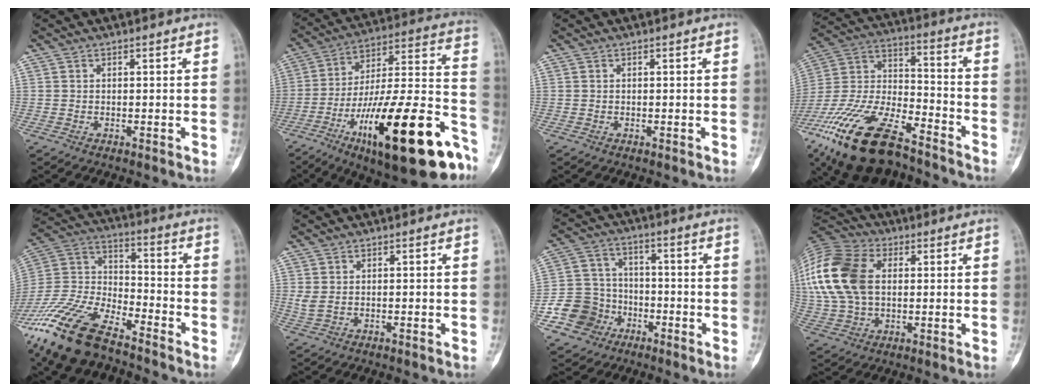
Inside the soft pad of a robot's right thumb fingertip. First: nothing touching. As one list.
[{"total": 31.6, "force": [-15.4, 9.1, 26.1], "torque": [-0.356, 0.071, -0.237]}, {"total": 0.0}, {"total": 24.9, "force": [-16.3, 9.7, 16.0], "torque": [-0.362, 0.039, -0.302]}, {"total": 20.3, "force": [-14.5, 7.6, 11.9], "torque": [-0.253, 0.041, -0.280]}, {"total": 2.0, "force": [0.0, 1.2, 1.6], "torque": [-0.043, 0.003, 0.004]}, {"total": 11.1, "force": [-5.0, 9.7, 2.3], "torque": [-0.015, 0.052, -0.087]}, {"total": 22.2, "force": [3.8, 14.9, 16.0], "torque": [-0.371, 0.020, 0.071]}]